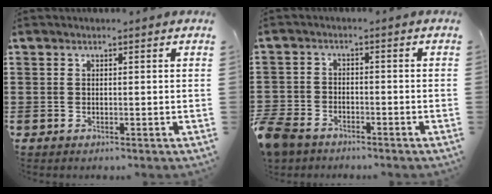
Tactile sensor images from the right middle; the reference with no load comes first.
{"total": 3.9, "force": [-3.5, 1.6, 0.9], "torque": [-0.046, -0.005, -0.080]}